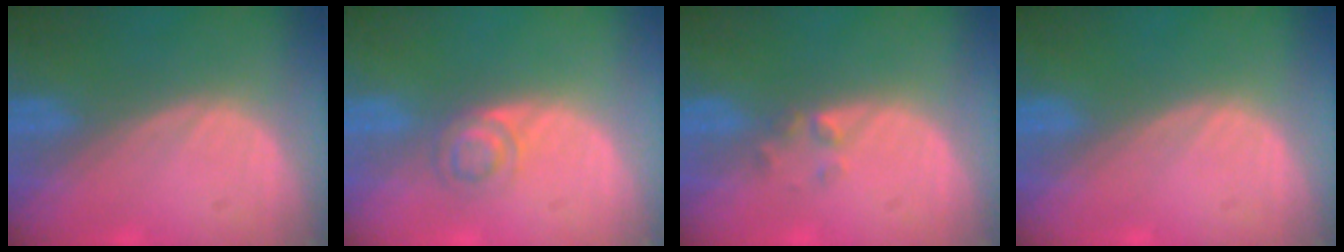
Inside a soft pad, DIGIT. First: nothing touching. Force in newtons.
{"total": 3.3, "press": 3.3, "slide": 0.4}
{"total": 1.6, "press": 1.4, "slide": 0.9}
{"total": 0.0}